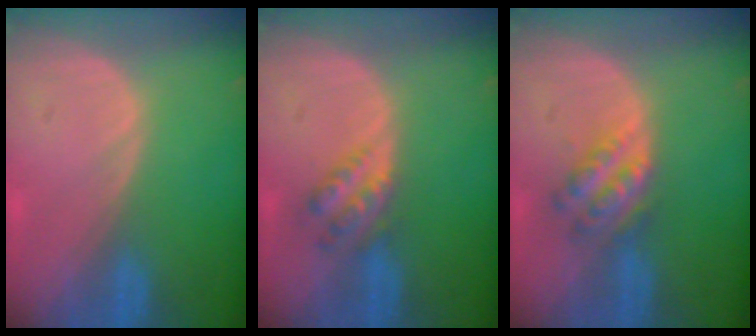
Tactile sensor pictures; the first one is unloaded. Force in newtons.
{"total": 4.5, "press": 4.0, "slide": 2.0}
{"total": 5.5, "press": 5.0, "slide": 2.4}